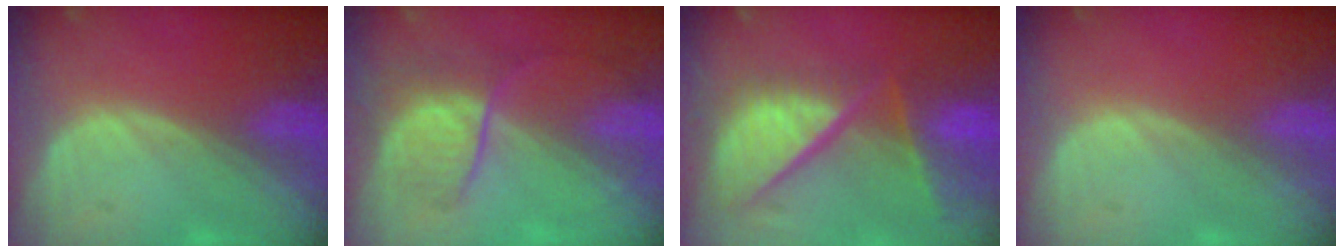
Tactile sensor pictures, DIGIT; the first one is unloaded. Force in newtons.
{"total": 6.6, "press": 6.2, "slide": 2.3}
{"total": 12.0, "press": 9.8, "slide": 6.8}
{"total": 0.0}